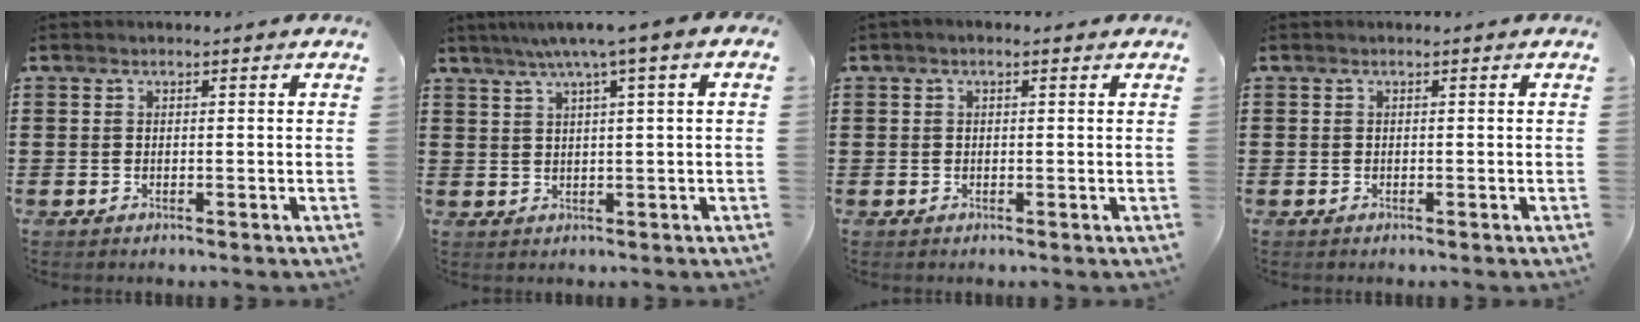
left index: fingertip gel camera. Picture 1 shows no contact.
{"total": 4.0, "force": [1.8, 0.0, 3.5], "torque": [-0.070, 0.001, 0.028]}
{"total": 0.7, "force": [0.2, 0.2, 0.6], "torque": [-0.011, 0.004, 0.004]}
{"total": 0.0}